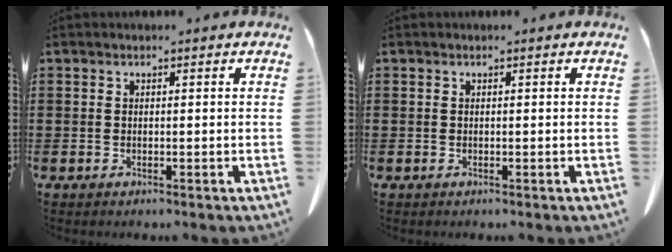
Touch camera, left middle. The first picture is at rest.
{"total": 0.0}